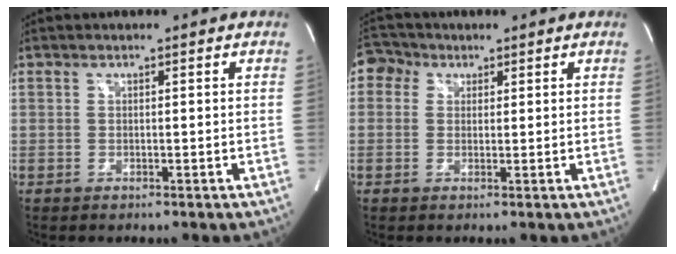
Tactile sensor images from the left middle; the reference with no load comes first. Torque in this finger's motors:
{"motor_torque": [0.04, 0.00, -0.05, 0.00]}